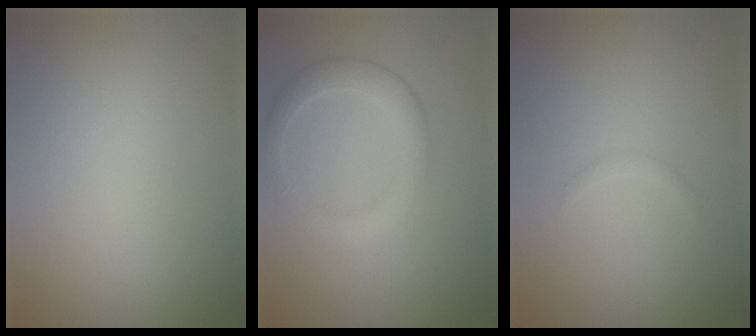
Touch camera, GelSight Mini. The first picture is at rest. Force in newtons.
{"total": 3.2, "press": 3.2, "slide": 0.1}
{"total": 0.5, "press": 0.5, "slide": 0.0}